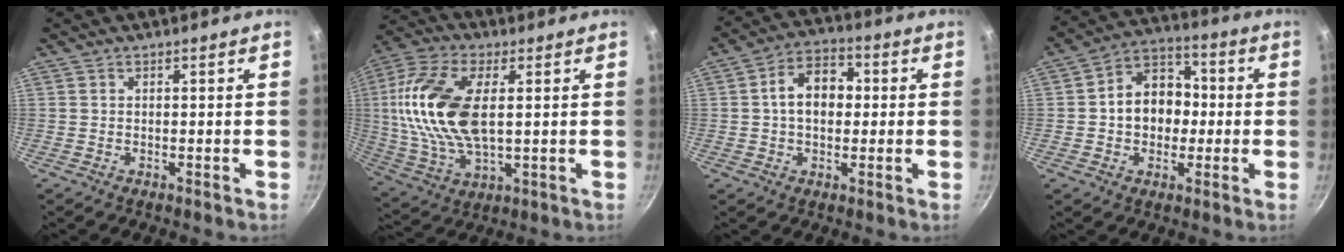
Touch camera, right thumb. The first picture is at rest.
{"total": 19.2, "force": [2.8, 9.8, 16.2], "torque": [-0.324, 0.002, 0.046]}
{"total": 9.7, "force": [0.7, 6.7, 6.9], "torque": [-0.081, 0.023, -0.001]}
{"total": 12.0, "force": [-0.3, 9.5, 7.3], "torque": [-0.068, 0.028, -0.019]}